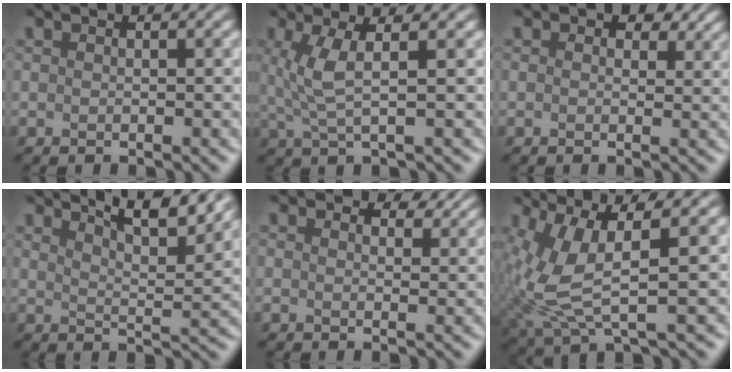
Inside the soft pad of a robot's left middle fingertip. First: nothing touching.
{"total": 2.2, "force": [0.8, 0.1, 2.0], "torque": [-0.064, 0.009, 0.028]}
{"total": 2.5, "force": [1.5, 1.4, 1.3], "torque": [-0.013, 0.014, 0.012]}
{"total": 8.2, "force": [6.6, 1.4, 4.6], "torque": [-0.034, 0.025, 0.062]}
{"total": 2.2, "force": [2.0, 0.4, 0.8], "torque": [-0.023, 0.011, 0.016]}
{"total": 5.3, "force": [0.6, 1.5, 5.1], "torque": [-0.151, -0.003, 0.027]}